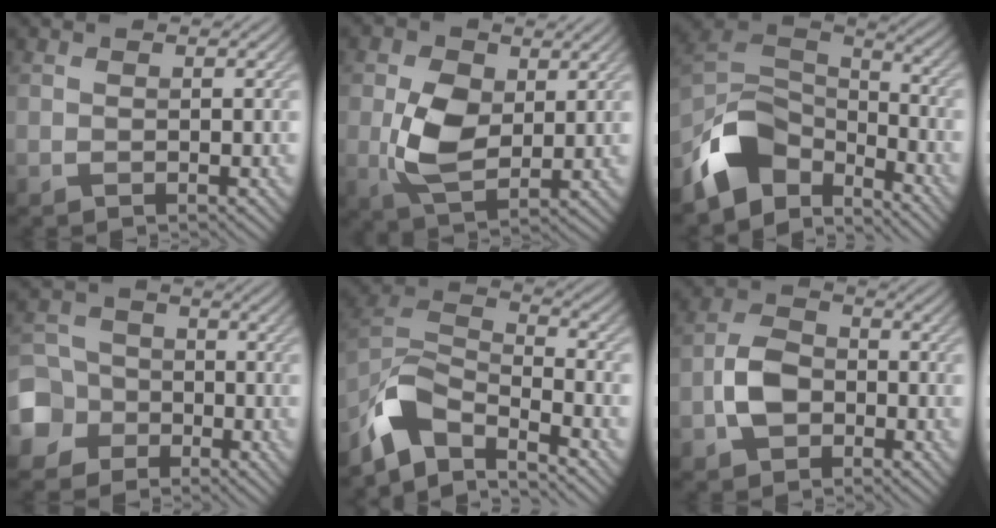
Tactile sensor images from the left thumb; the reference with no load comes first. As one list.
[{"total": 6.9, "force": [0.8, 4.5, 5.2], "torque": [-0.118, -0.002, 0.014]}, {"total": 11.1, "force": [-7.2, 6.0, 5.9], "torque": [-0.135, -0.008, -0.144]}, {"total": 7.5, "force": [-3.3, 6.4, 2.1], "torque": [-0.070, -0.015, -0.100]}, {"total": 9.2, "force": [-6.7, 3.7, 5.2], "torque": [-0.117, -0.002, -0.151]}, {"total": 5.7, "force": [-2.0, 4.0, 3.5], "torque": [-0.078, 0.006, -0.049]}]